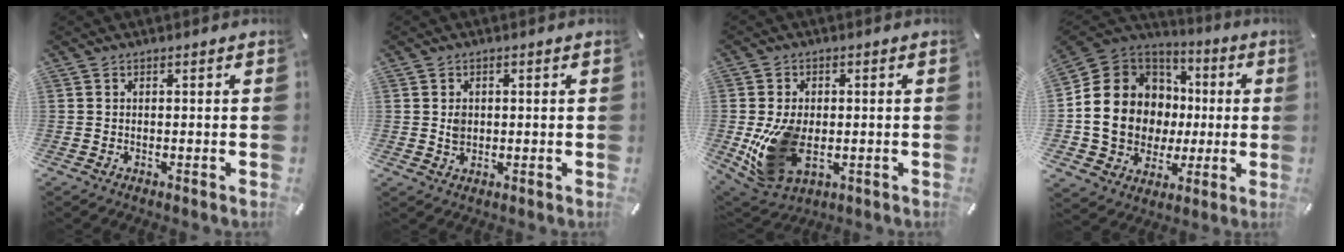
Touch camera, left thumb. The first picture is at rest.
{"total": 2.3, "force": [0.4, 1.9, 1.2], "torque": [-0.018, 0.001, 0.005]}
{"total": 12.9, "force": [-1.9, 8.8, 9.2], "torque": [-0.198, -0.004, -0.029]}
{"total": 16.8, "force": [-0.2, 15.0, 7.5], "torque": [-0.164, -0.021, 0.016]}